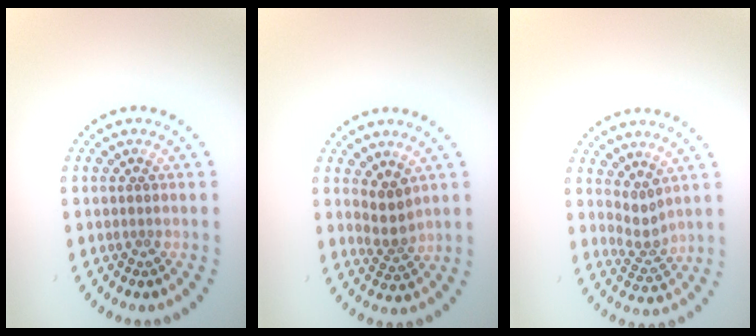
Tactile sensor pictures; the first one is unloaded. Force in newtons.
{"total": 2.3, "press": 1.8, "slide": 1.3}
{"total": 2.0, "press": 1.3, "slide": 1.6}